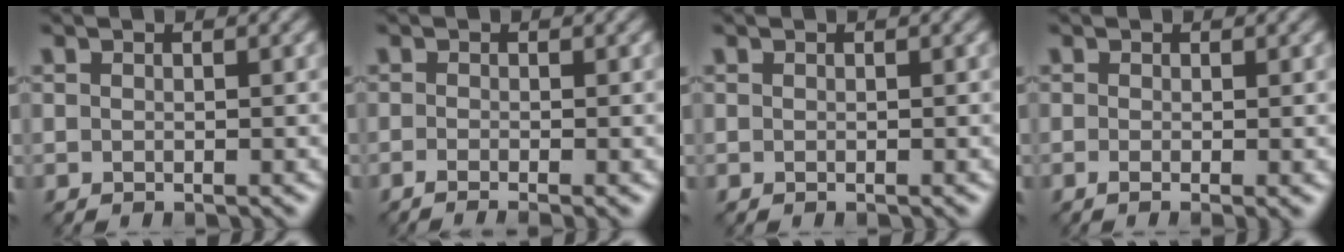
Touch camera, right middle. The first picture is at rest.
{"total": 2.3, "force": [-0.9, 0.7, 1.9], "torque": [-0.019, -0.011, -0.021]}
{"total": 0.0}
{"total": 1.6, "force": [-0.3, 0.4, 1.5], "torque": [-0.021, -0.008, -0.008]}